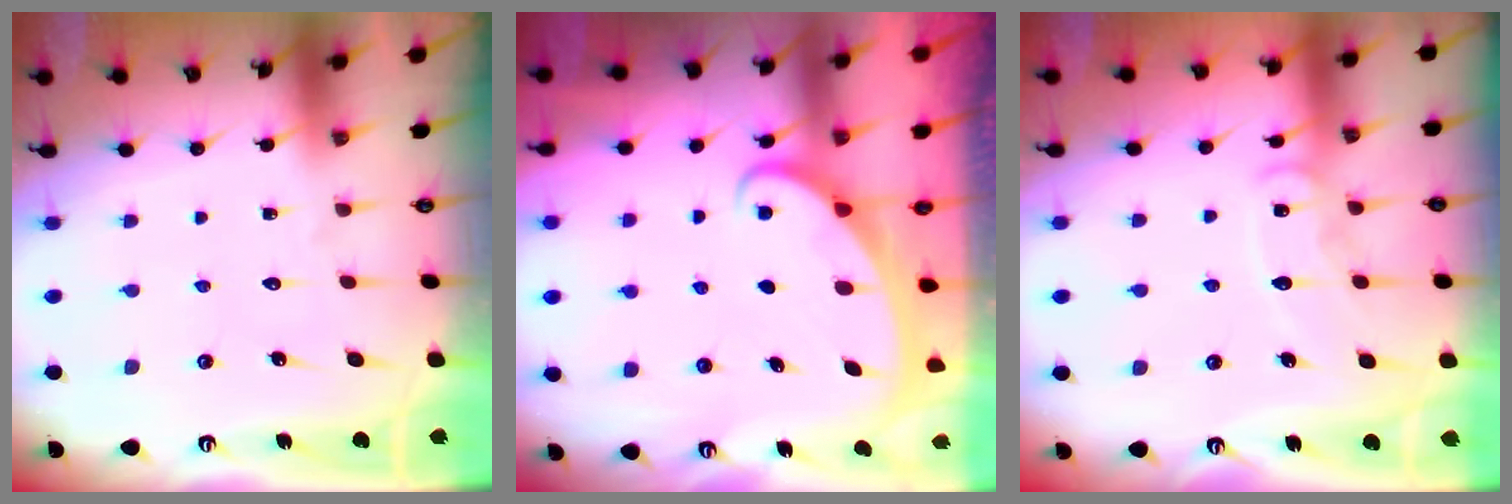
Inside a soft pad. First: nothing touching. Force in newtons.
{"total": 2.3, "press": 2.3, "slide": 0.3}
{"total": 9.4, "press": 9.4, "slide": 0.8}